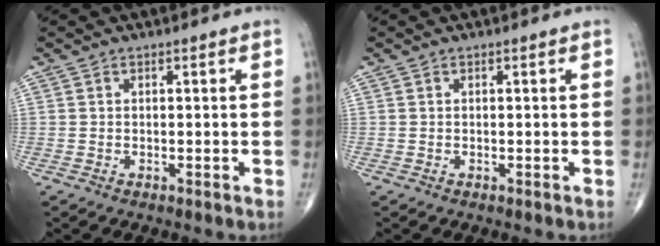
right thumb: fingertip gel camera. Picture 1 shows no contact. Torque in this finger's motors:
{"motor_torque": [-0.05, 0.05, 0.00, 0.00, 0.00]}